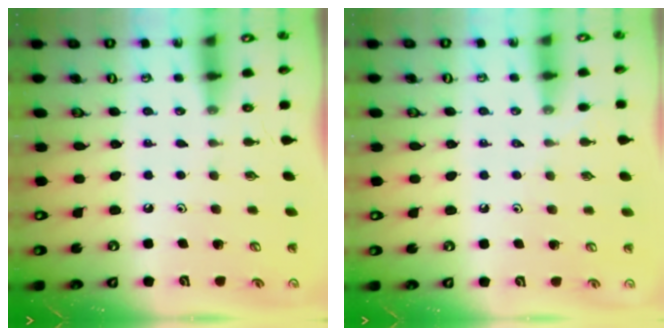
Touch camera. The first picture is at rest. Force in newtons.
{"total": 2.8, "press": 2.8, "slide": 0.4}